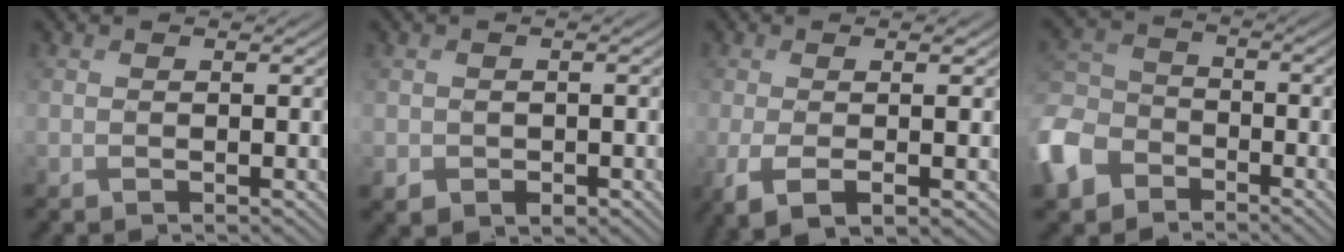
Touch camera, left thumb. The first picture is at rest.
{"total": 2.2, "force": [-0.6, 2.0, 0.8], "torque": [-0.024, -0.013, -0.010]}
{"total": 5.6, "force": [-0.9, 1.5, 5.3], "torque": [-0.097, -0.006, -0.018]}
{"total": 10.1, "force": [-5.7, 6.9, 4.7], "torque": [-0.137, -0.017, -0.140]}